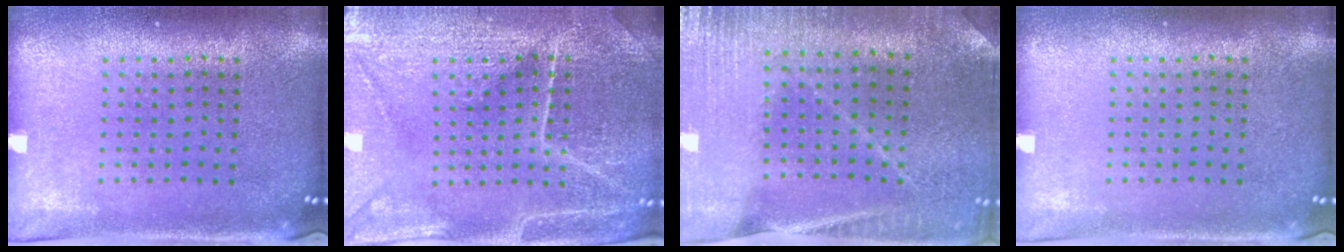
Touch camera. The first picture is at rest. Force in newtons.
{"total": 4.4, "press": 4.3, "slide": 1.1}
{"total": 1.2, "press": 1.2, "slide": 0.1}
{"total": 0.0}